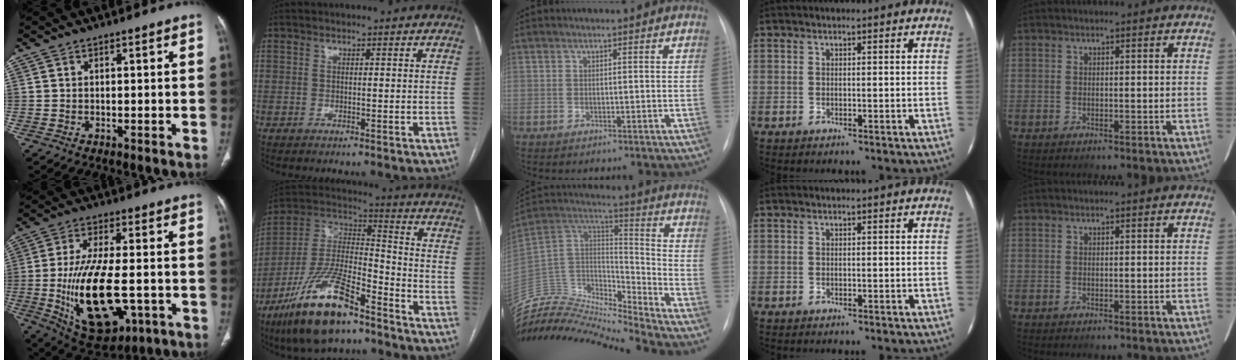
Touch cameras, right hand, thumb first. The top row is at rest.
{"thumb": {"total": 19.7, "force": [-4.0, 9.0, 17.0], "torque": [-0.306, -0.003, -0.045]}, "index": {"total": 19.4, "force": [-12.7, 5.5, 13.6], "torque": [-0.293, -0.013, -0.234]}, "middle": {"total": 19.4, "force": [-19.1, 0.1, 3.5], "torque": [-0.062, 0.057, -0.339]}}